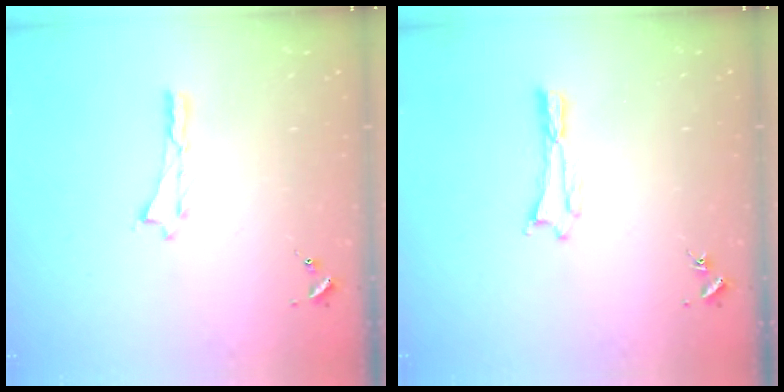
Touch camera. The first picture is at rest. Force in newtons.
{"total": 0.7, "press": 0.7, "slide": 0.1}